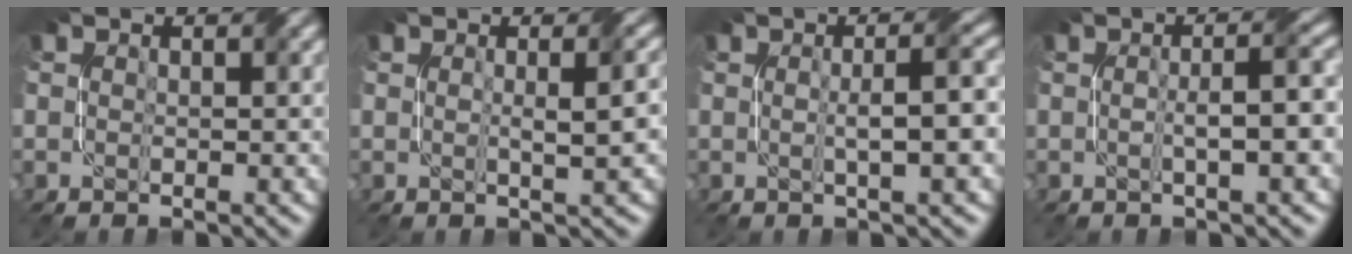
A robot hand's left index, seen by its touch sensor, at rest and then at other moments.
{"total": 2.9, "force": [0.2, 0.8, 2.8], "torque": [-0.033, 0.005, 0.004]}
{"total": 4.2, "force": [0.0, 0.8, 4.1], "torque": [-0.061, 0.011, 0.002]}
{"total": 3.6, "force": [-0.2, 0.7, 3.6], "torque": [-0.055, 0.009, -0.002]}